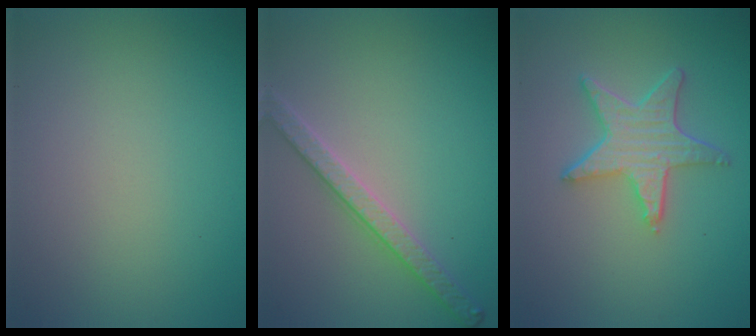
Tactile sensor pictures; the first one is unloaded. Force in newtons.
{"total": 3.0, "press": 2.9, "slide": 0.7}
{"total": 4.4, "press": 3.7, "slide": 2.5}